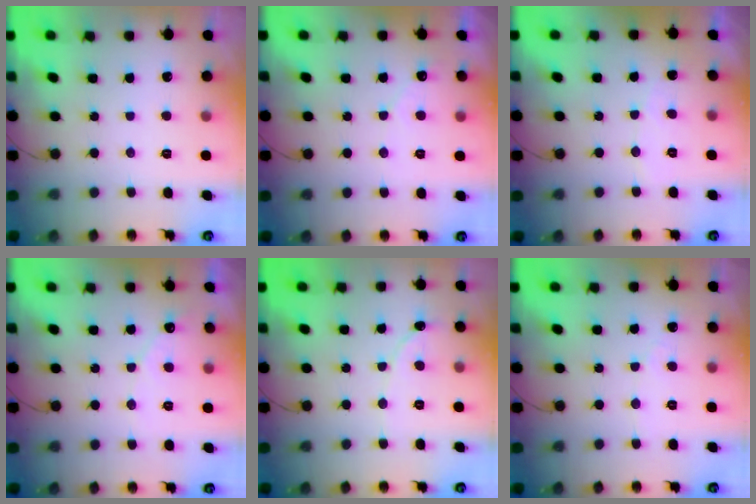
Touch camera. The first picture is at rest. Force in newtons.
{"total": 3.0, "press": 3.0, "slide": 0.1}
{"total": 3.5, "press": 3.4, "slide": 0.3}
{"total": 5.3, "press": 5.3, "slide": 0.4}
{"total": 1.7, "press": 1.7, "slide": 0.1}
{"total": 3.0, "press": 3.0, "slide": 0.2}